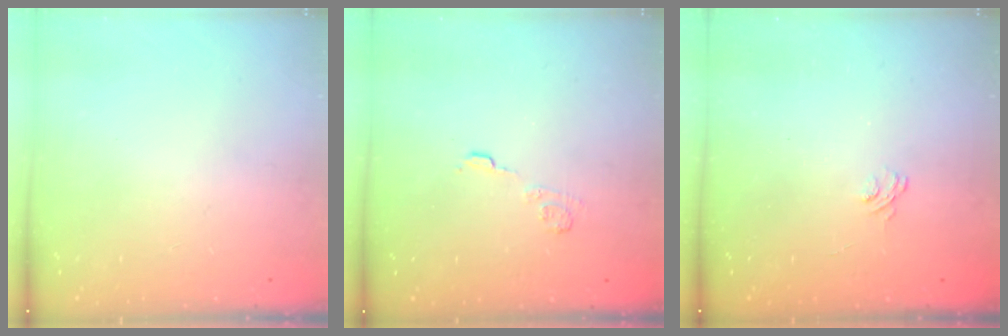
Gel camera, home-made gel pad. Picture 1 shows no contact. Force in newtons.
{"total": 6.0, "press": 5.9, "slide": 1.0}
{"total": 2.1, "press": 1.6, "slide": 1.3}